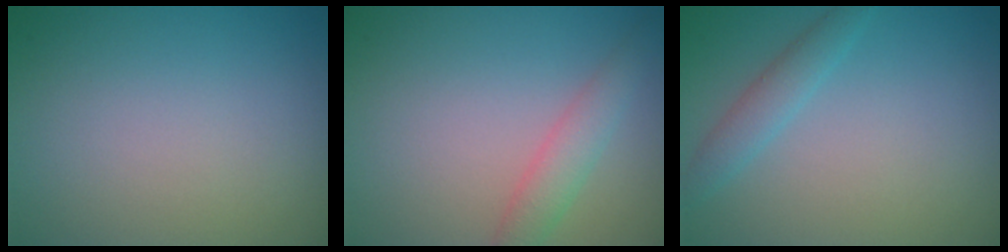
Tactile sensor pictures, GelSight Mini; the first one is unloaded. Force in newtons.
{"total": 2.4, "press": 2.4, "slide": 0.1}
{"total": 1.9, "press": 1.9, "slide": 0.1}